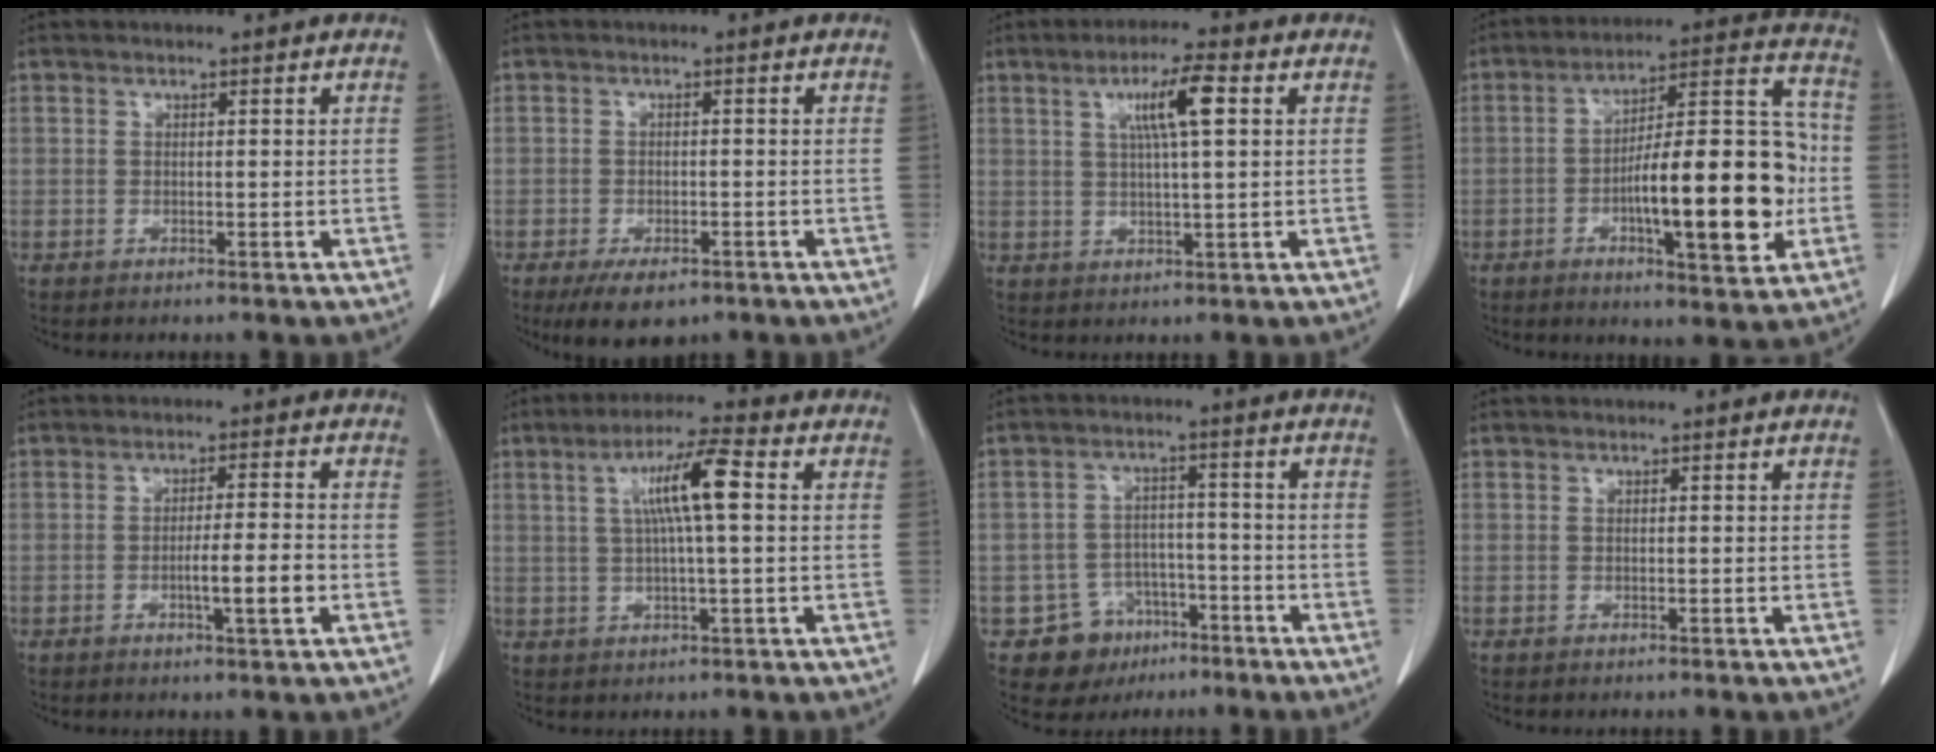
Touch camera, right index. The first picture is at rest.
{"total": 5.7, "force": [-3.8, 2.5, 3.4], "torque": [-0.056, -0.007, -0.057]}
{"total": 6.8, "force": [2.3, 0.3, 6.4], "torque": [-0.113, 0.006, 0.039]}
{"total": 18.8, "force": [-3.5, 4.4, 18.0], "torque": [-0.271, 0.023, -0.049]}
{"total": 5.5, "force": [-1.6, 0.1, 5.3], "torque": [-0.085, -0.005, -0.025]}
{"total": 8.3, "force": [1.7, 0.3, 8.1], "torque": [-0.146, 0.011, 0.029]}
{"total": 7.5, "force": [-4.0, 6.3, 1.0], "torque": [-0.014, 0.013, -0.049]}
{"total": 0.0}